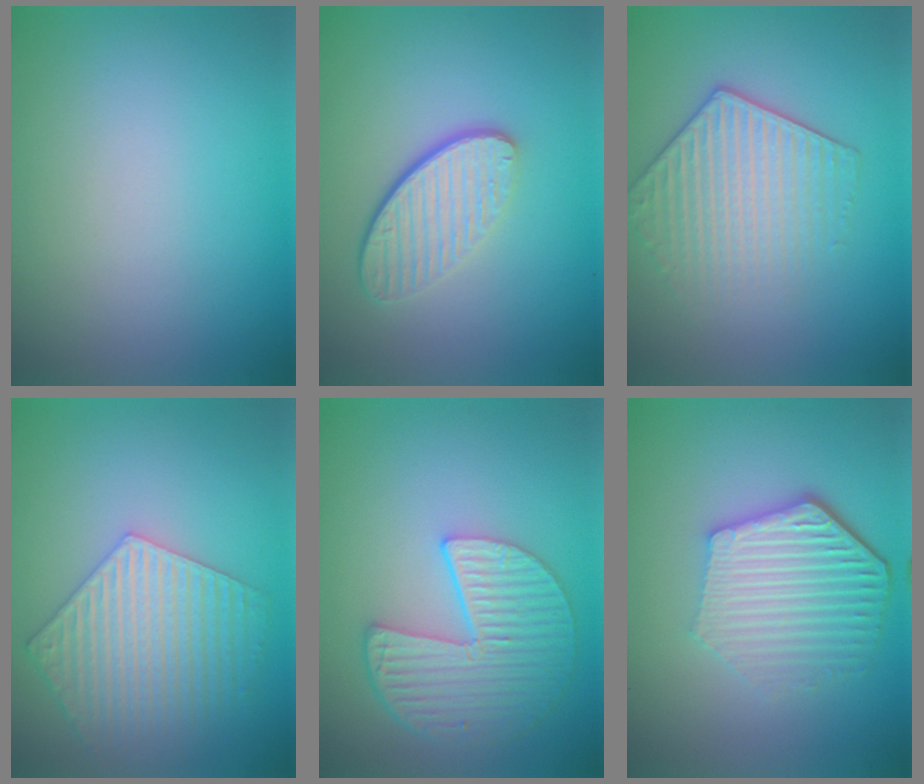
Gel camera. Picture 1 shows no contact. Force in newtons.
{"total": 4.1, "press": 3.0, "slide": 2.9}
{"total": 4.0, "press": 3.5, "slide": 1.8}
{"total": 5.9, "press": 4.6, "slide": 3.7}
{"total": 6.2, "press": 4.8, "slide": 4.0}
{"total": 6.1, "press": 4.6, "slide": 4.0}